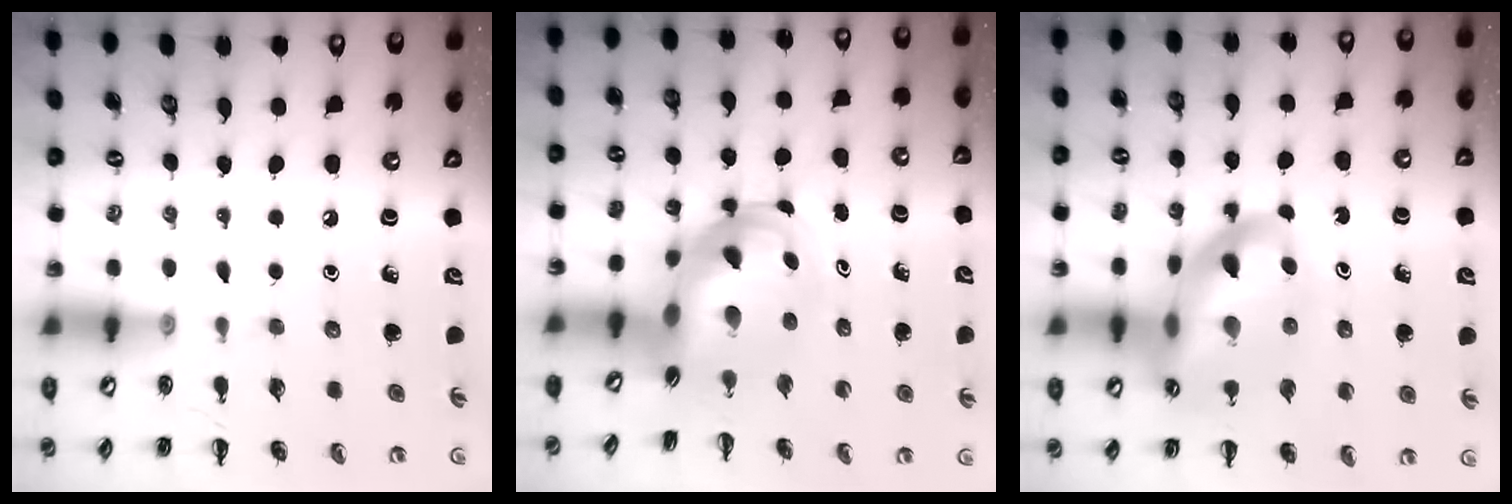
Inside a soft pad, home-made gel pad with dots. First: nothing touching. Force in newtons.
{"total": 6.1, "press": 5.8, "slide": 1.8}
{"total": 20.2, "press": 19.7, "slide": 4.4}